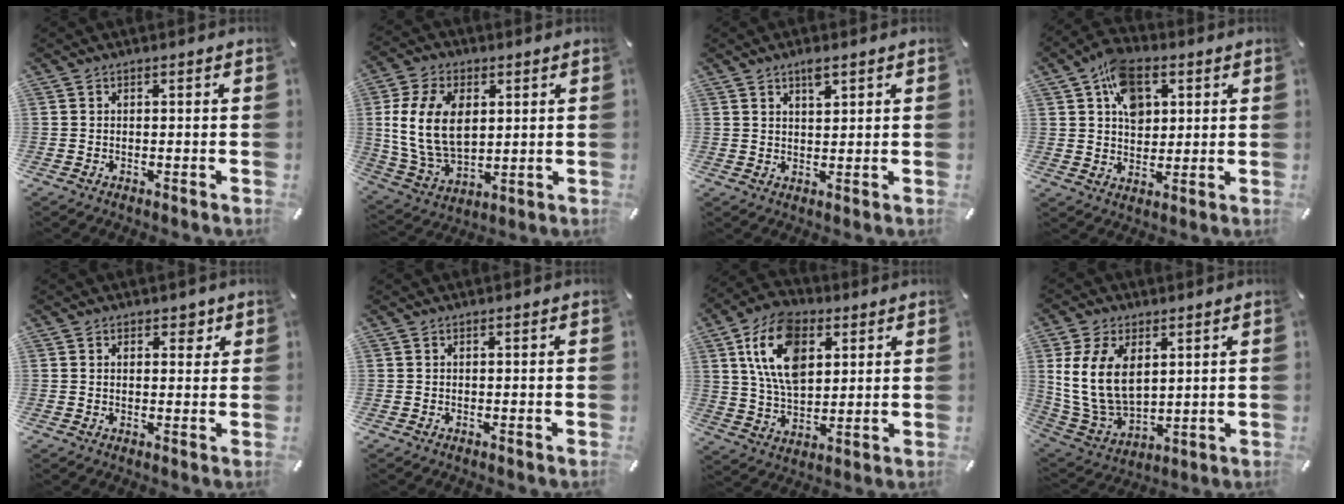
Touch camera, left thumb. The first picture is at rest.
{"total": 14.8, "force": [2.7, 10.2, 10.3], "torque": [-0.228, 0.006, 0.046]}
{"total": 3.3, "force": [2.1, 1.5, 2.1], "torque": [-0.028, -0.004, 0.034]}
{"total": 10.4, "force": [4.2, 7.5, 5.9], "torque": [-0.098, -0.001, 0.077]}
{"total": 2.9, "force": [1.4, 2.0, 1.5], "torque": [-0.010, -0.002, 0.017]}
{"total": 0.0}
{"total": 15.6, "force": [6.1, 9.5, 10.8], "torque": [-0.220, -0.005, 0.107]}
{"total": 13.6, "force": [4.0, 9.4, 9.0], "torque": [-0.202, -0.007, 0.073]}